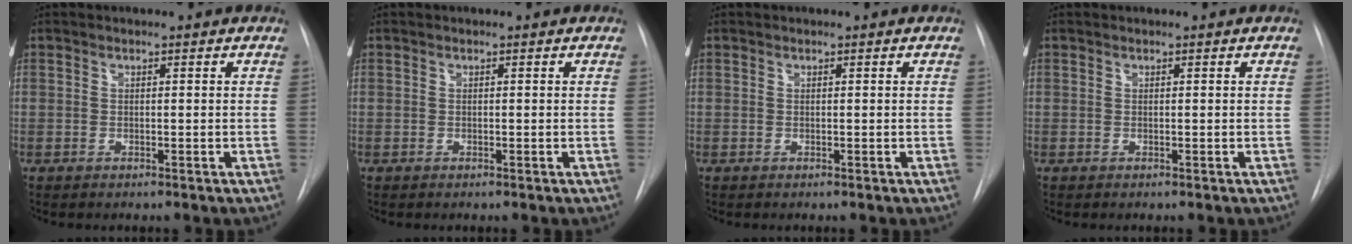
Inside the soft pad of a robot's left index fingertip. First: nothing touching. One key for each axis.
{"total": 0.0}
{"total": 0.0}
{"total": 0.0}